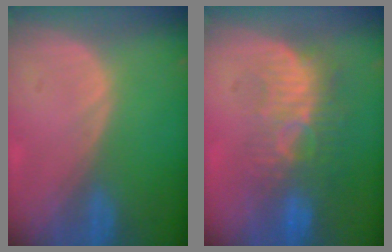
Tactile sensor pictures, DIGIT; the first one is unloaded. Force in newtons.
{"total": 9.0, "press": 8.2, "slide": 3.8}